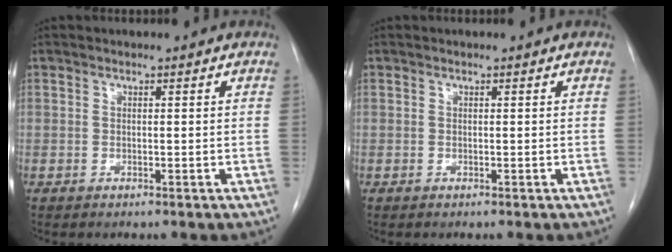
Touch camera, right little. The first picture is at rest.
{"total": 0.0}